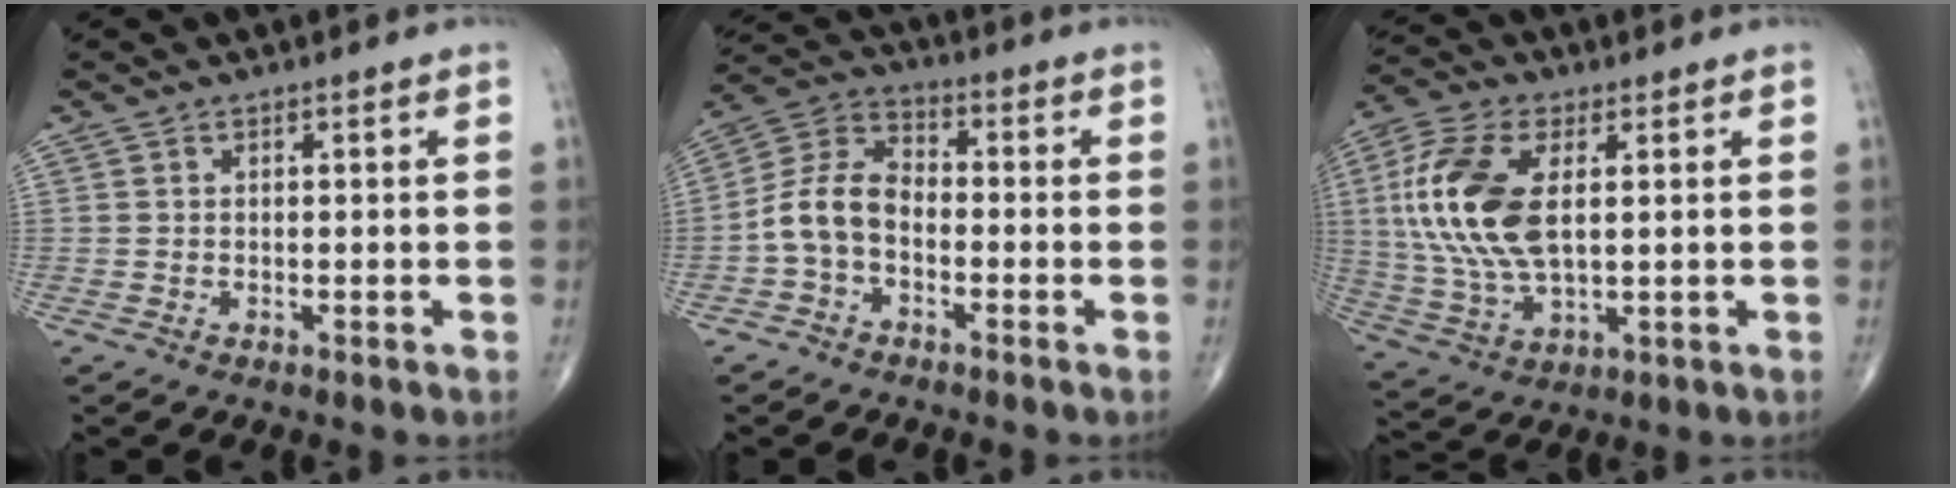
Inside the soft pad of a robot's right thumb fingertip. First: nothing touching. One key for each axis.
{"total": 8.9, "fx": -2.5, "fy": 5.9, "fz": 6.2, "tx": -0.113, "ty": 0.038, "tz": -0.061}
{"total": 16.9, "fx": 2.8, "fy": 8.5, "fz": 14.3, "tx": -0.315, "ty": -0.001, "tz": 0.056}